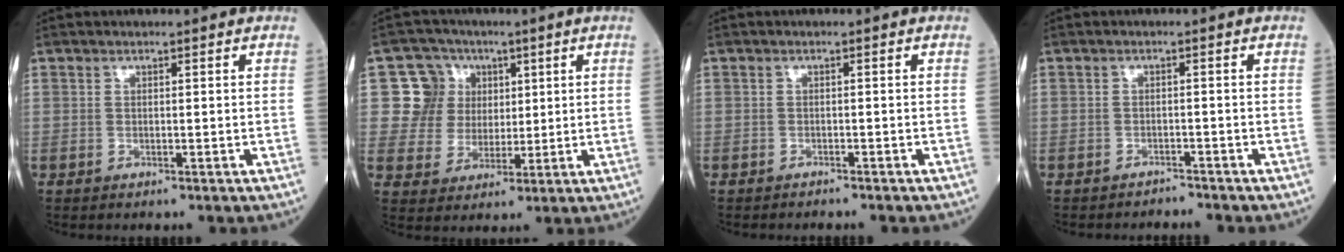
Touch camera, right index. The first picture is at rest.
{"total": 7.8, "force": [2.2, 7.5, 0.4], "torque": [-0.005, 0.025, 0.041]}
{"total": 2.2, "force": [-2.1, 0.4, 0.7], "torque": [-0.015, -0.002, -0.023]}
{"total": 1.8, "force": [-1.7, 0.0, -0.8], "torque": [0.017, -0.008, -0.025]}